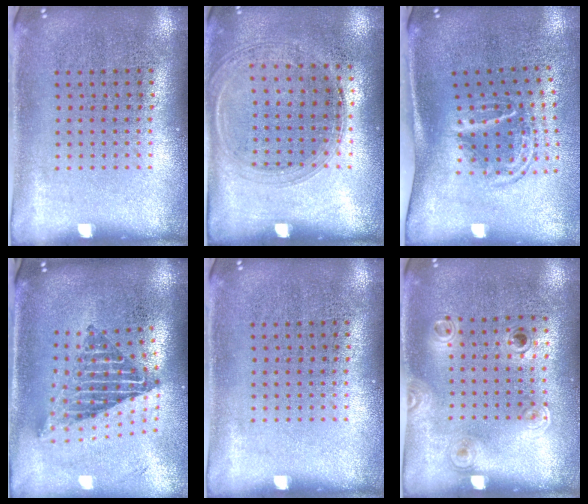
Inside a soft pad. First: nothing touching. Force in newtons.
{"total": 1.3, "press": 1.2, "slide": 0.5}
{"total": 1.7, "press": 1.1, "slide": 1.3}
{"total": 2.3, "press": 1.6, "slide": 1.7}
{"total": 0.0}
{"total": 1.1, "press": 0.8, "slide": 0.7}